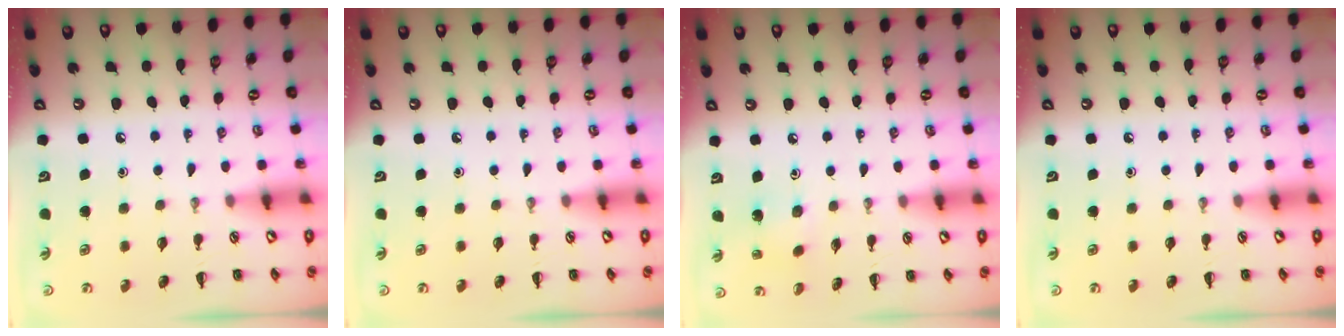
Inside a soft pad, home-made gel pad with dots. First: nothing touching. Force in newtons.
{"total": 0.0}
{"total": 1.7, "press": 1.5, "slide": 0.6}
{"total": 0.0}